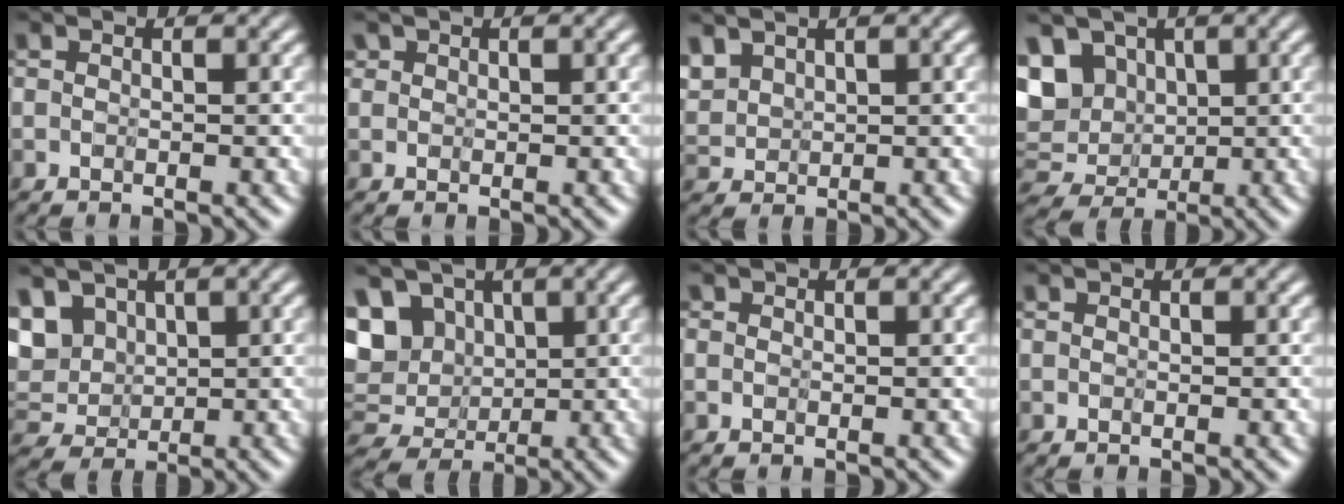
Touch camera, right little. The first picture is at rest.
{"total": 1.9, "force": [1.3, 1.3, 0.4], "torque": [-0.022, 0.012, 0.003]}
{"total": 2.7, "force": [1.8, 1.6, 1.2], "torque": [-0.067, -0.001, 0.047]}
{"total": 5.0, "force": [2.1, 3.8, 2.6], "torque": [-0.055, 0.005, 0.031]}
{"total": 3.8, "force": [2.1, 2.6, 1.8], "torque": [-0.050, 0.008, 0.030]}
{"total": 6.4, "force": [2.2, 5.0, 3.2], "torque": [-0.071, 0.010, 0.032]}
{"total": 1.1, "force": [0.6, 0.8, 0.4], "torque": [-0.012, 0.003, -0.007]}
{"total": 0.0}